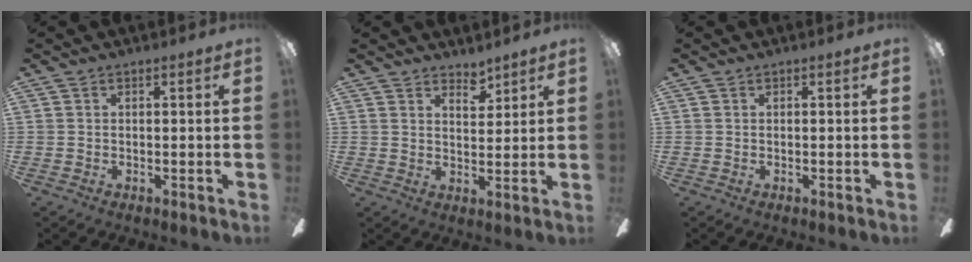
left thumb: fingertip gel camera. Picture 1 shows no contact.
{"total": 4.2, "force": [3.7, 1.7, 1.1], "torque": [-0.007, -0.022, 0.065]}
{"total": 0.0}